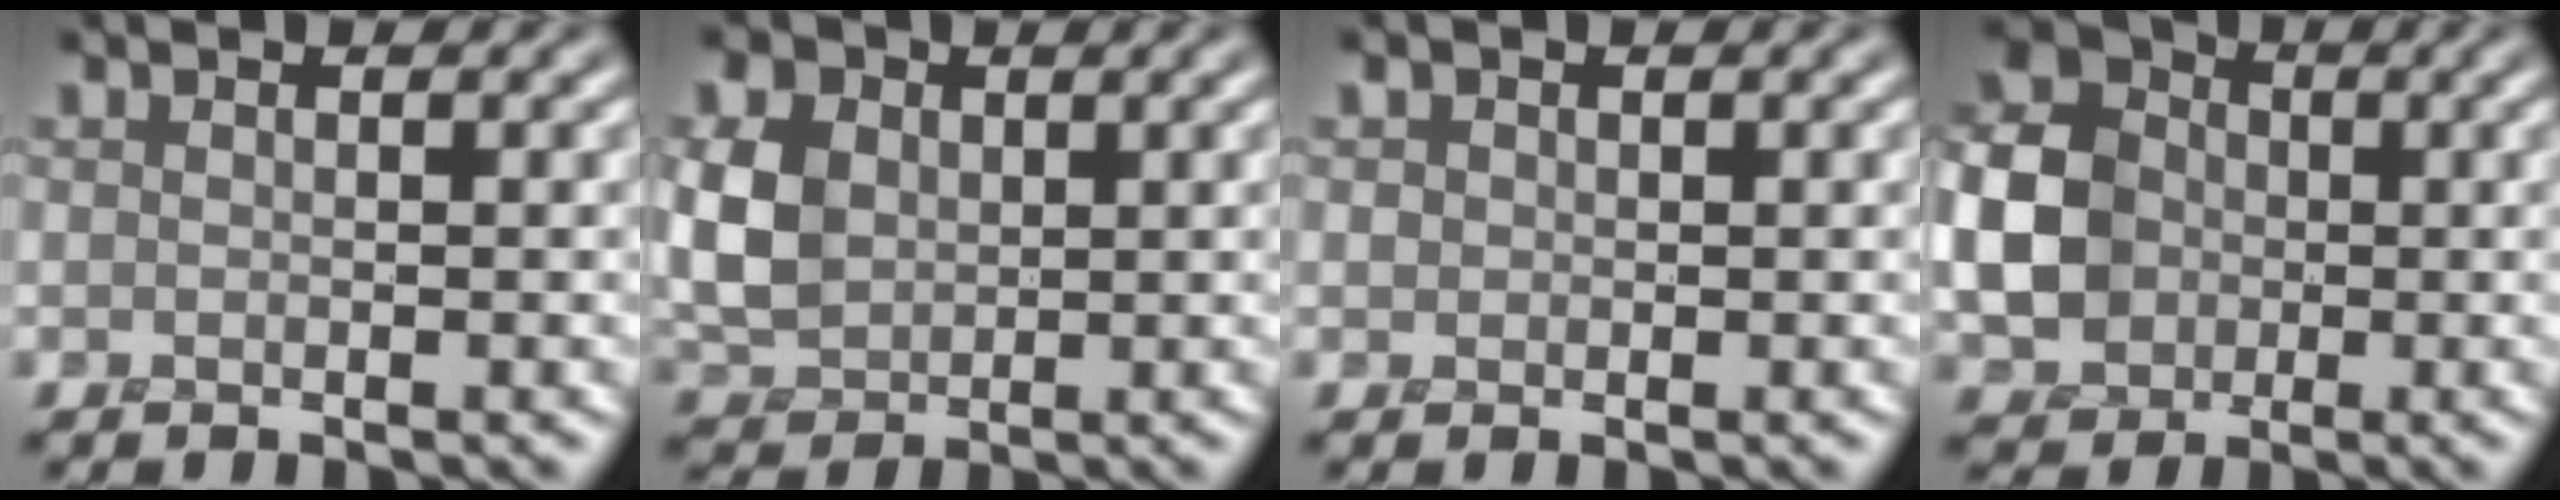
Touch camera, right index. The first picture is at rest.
{"total": 5.9, "force": [1.1, 4.4, 3.7], "torque": [-0.099, 0.008, 0.017]}
{"total": 0.7, "force": [0.1, 0.7, 0.1], "torque": [-0.002, -0.001, 0.002]}
{"total": 7.7, "force": [-0.5, 6.5, 4.1], "torque": [-0.100, 0.000, -0.014]}